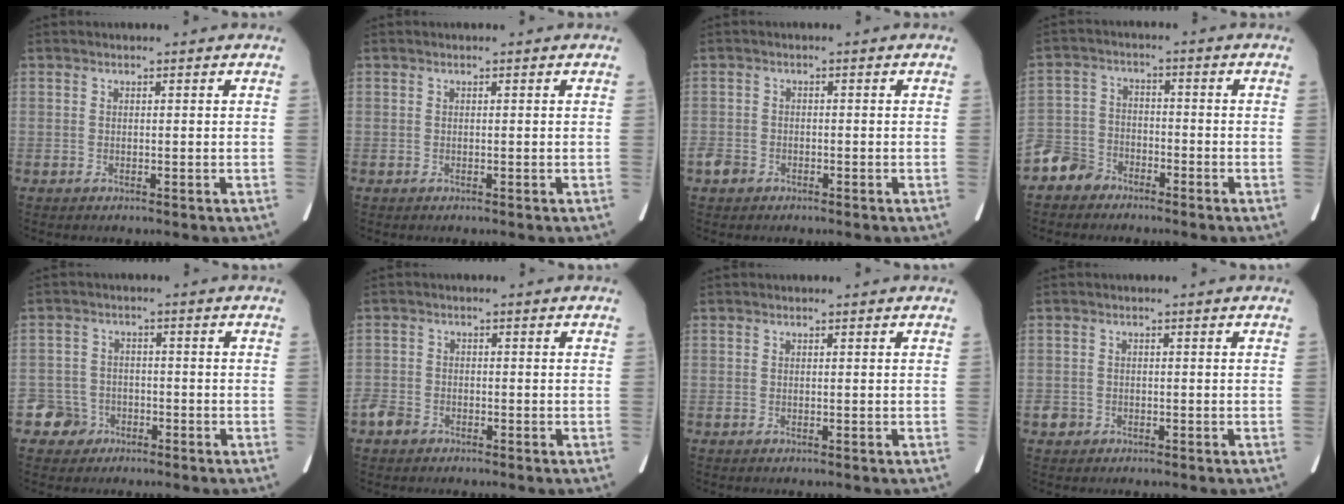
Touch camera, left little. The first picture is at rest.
{"total": 0.0}
{"total": 2.0, "force": [-1.3, 1.4, 0.6], "torque": [-0.017, 0.003, -0.024]}
{"total": 6.3, "force": [-5.0, 3.6, 1.1], "torque": [-0.028, -0.002, -0.105]}
{"total": 4.4, "force": [-2.5, 3.6, 0.0], "torque": [0.004, 0.014, -0.042]}
{"total": 2.9, "force": [-2.1, 1.8, 0.8], "torque": [-0.022, 0.003, -0.038]}
{"total": 0.0}
{"total": 1.5, "force": [-0.8, 1.3, 0.2], "torque": [-0.007, 0.005, -0.013]}